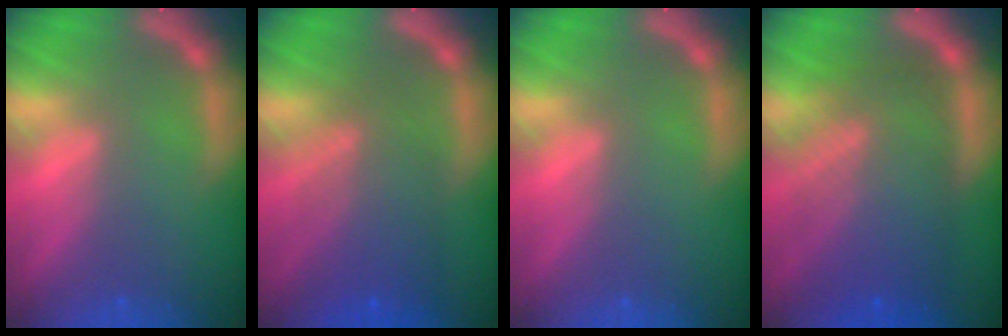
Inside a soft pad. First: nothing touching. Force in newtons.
{"total": 6.6}
{"total": 0.0}
{"total": 10.1}